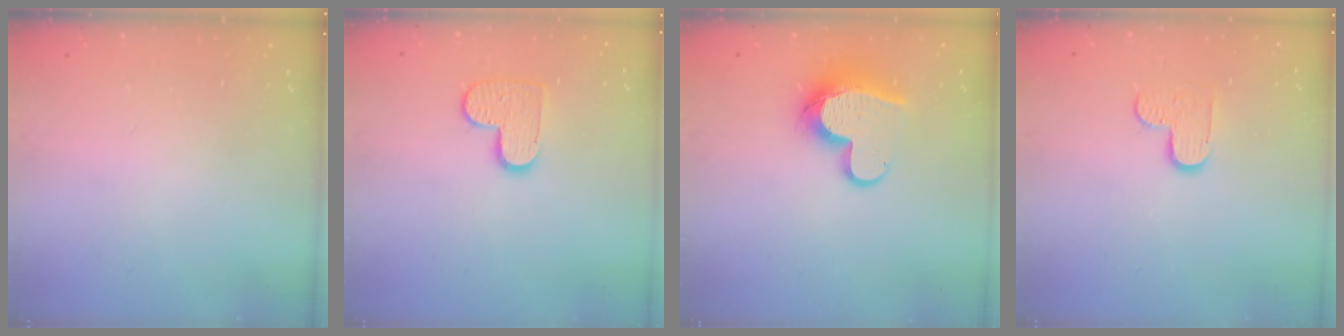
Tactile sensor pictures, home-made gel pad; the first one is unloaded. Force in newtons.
{"total": 9.2, "press": 9.2, "slide": 0.2}
{"total": 12.9, "press": 12.8, "slide": 1.3}
{"total": 6.8, "press": 6.8, "slide": 0.3}